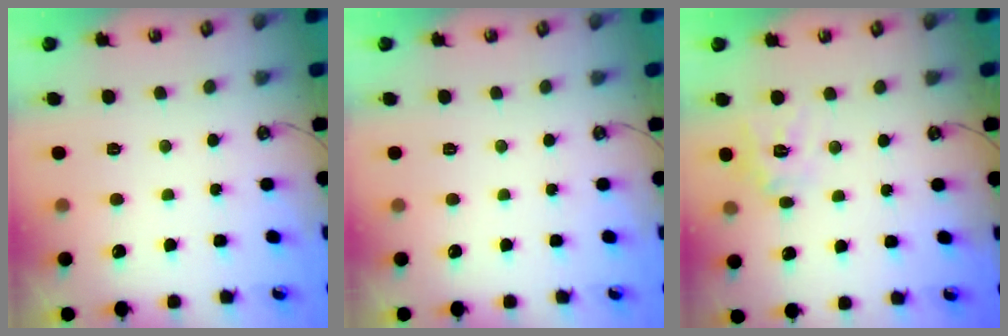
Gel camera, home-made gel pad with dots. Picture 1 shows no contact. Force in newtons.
{"total": 0.0}
{"total": 11.0, "press": 10.9, "slide": 0.9}